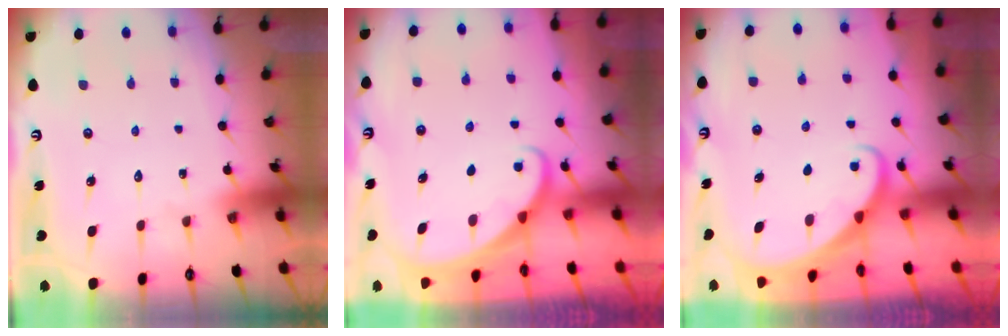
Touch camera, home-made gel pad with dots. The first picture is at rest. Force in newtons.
{"total": 1.4, "press": 1.4, "slide": 0.1}
{"total": 1.8, "press": 1.8, "slide": 0.2}